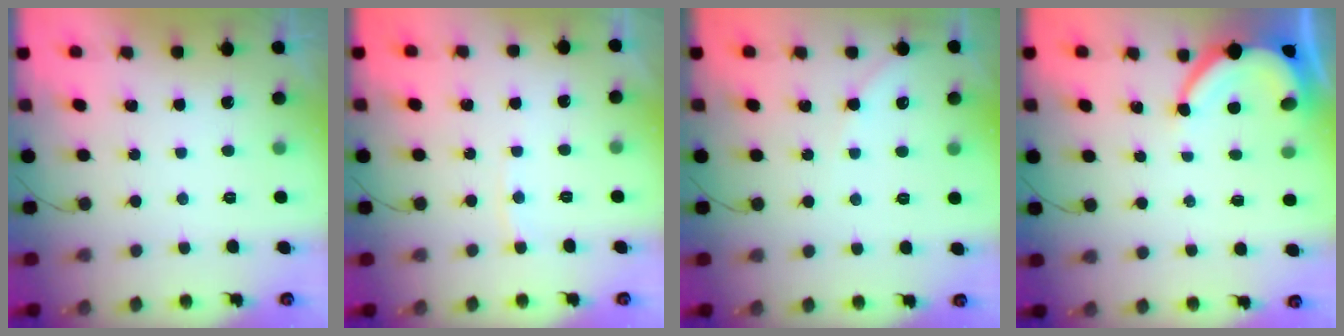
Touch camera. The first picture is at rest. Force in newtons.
{"total": 3.2, "press": 3.2, "slide": 0.4}
{"total": 4.1, "press": 4.0, "slide": 0.6}
{"total": 6.4, "press": 6.4, "slide": 0.6}